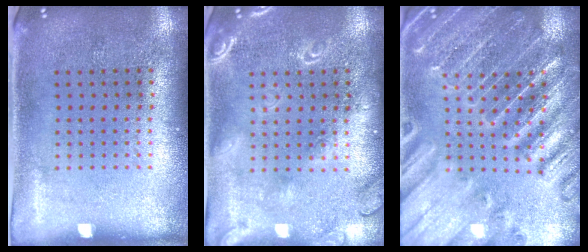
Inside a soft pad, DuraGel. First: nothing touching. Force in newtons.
{"total": 1.7, "press": 1.7, "slide": 0.2}
{"total": 3.6, "press": 3.5, "slide": 1.0}